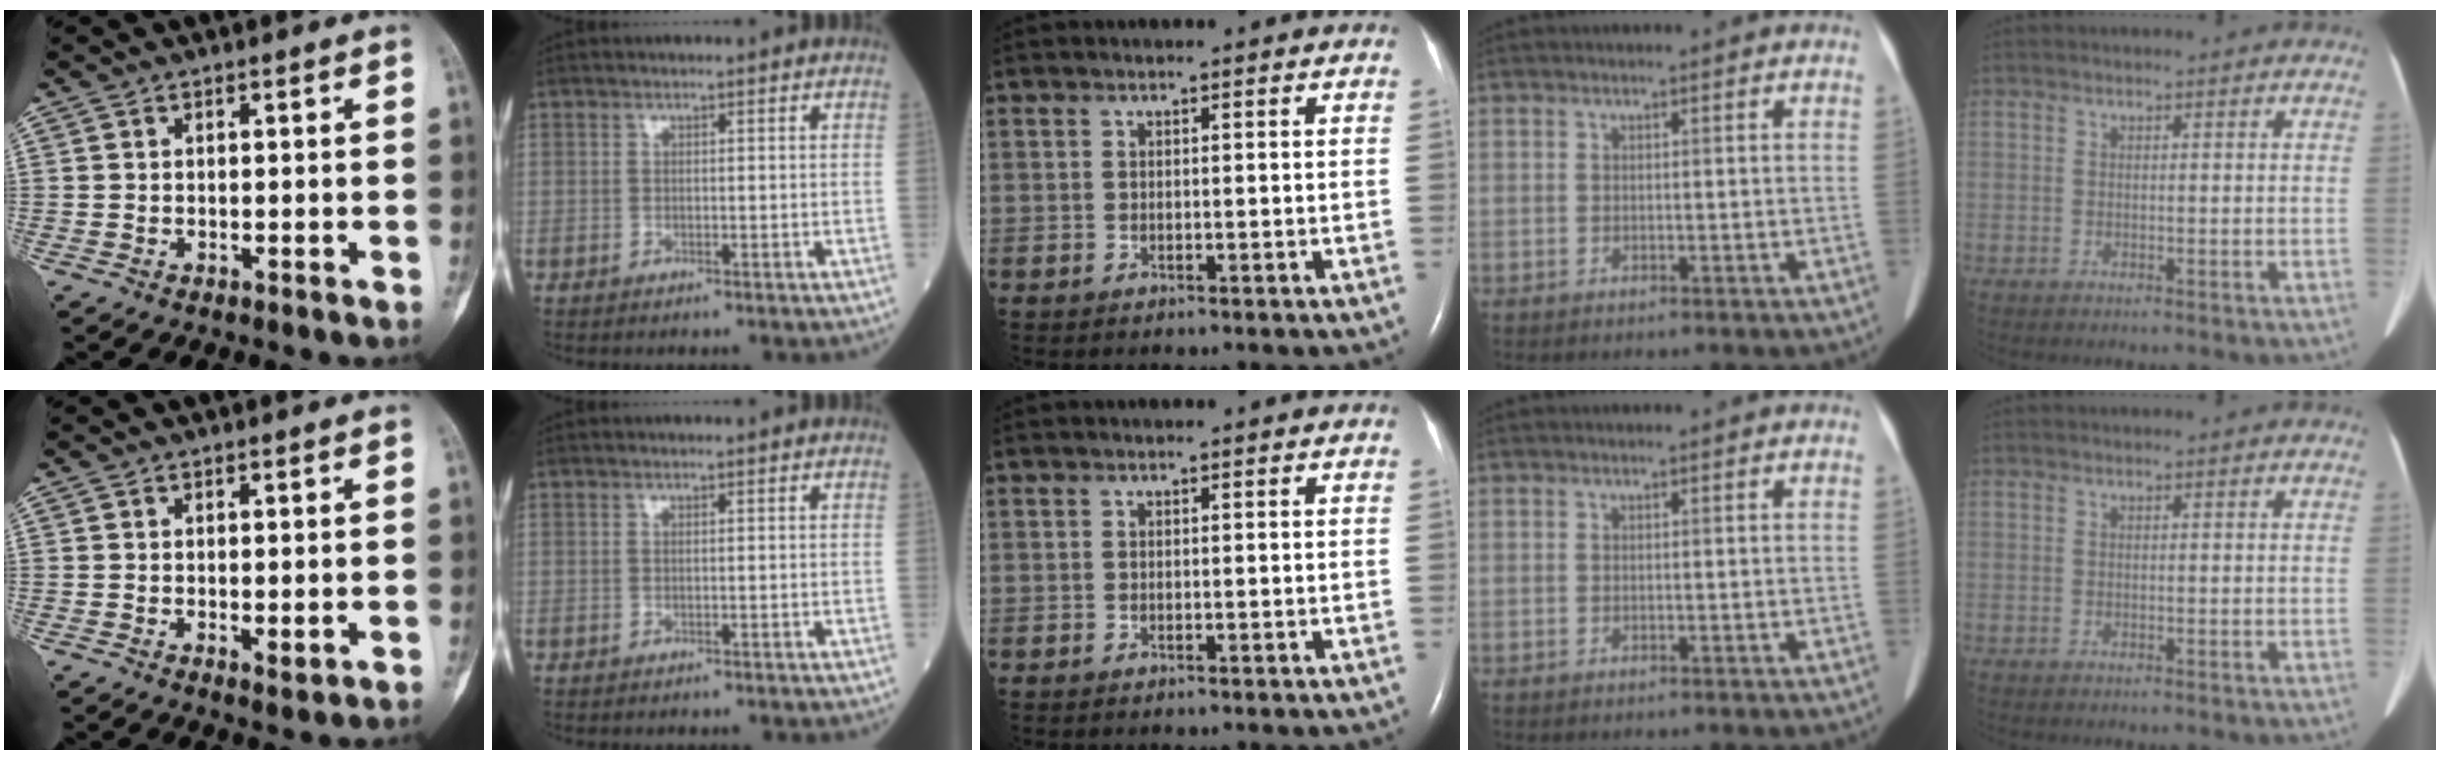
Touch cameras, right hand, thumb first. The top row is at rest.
{"thumb": {"total": 2.0, "force": [-0.2, 0.8, 1.8], "torque": [-0.031, -0.008, 0.001]}}